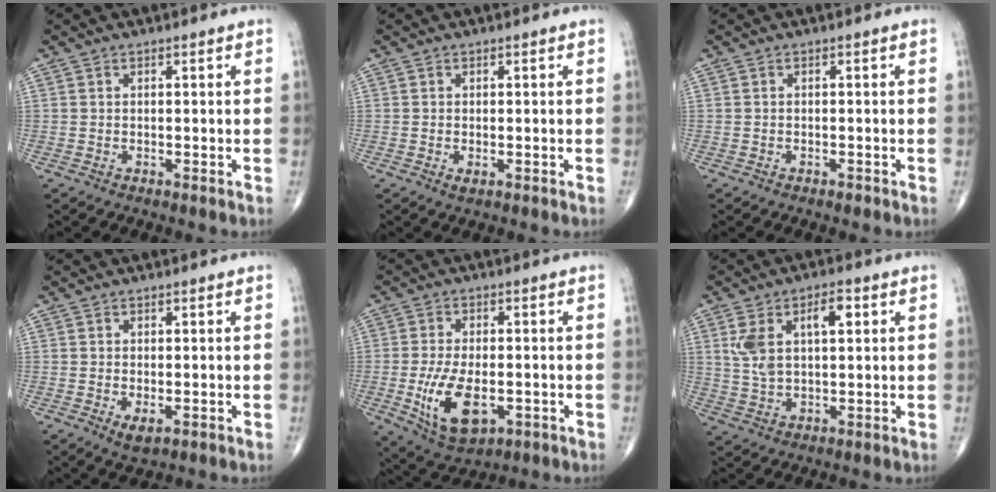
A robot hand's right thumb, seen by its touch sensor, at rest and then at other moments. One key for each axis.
{"total": 0.9, "fx": -0.3, "fy": 0.5, "fz": 0.8, "tx": -0.011, "ty": -0.003, "tz": -0.004}
{"total": 0.6, "fx": -0.5, "fy": 0.3, "fz": 0.3, "tx": -0.005, "ty": 0.000, "tz": -0.009}
{"total": 2.6, "fx": -0.8, "fy": 1.3, "fz": 2.1, "tx": -0.034, "ty": -0.006, "tz": -0.008}
{"total": 11.8, "fx": -3.0, "fy": 6.2, "fz": 9.6, "tx": -0.171, "ty": -0.007, "tz": -0.038}
{"total": 9.8, "fx": 3.0, "fy": 5.0, "fz": 7.8, "tx": -0.139, "ty": 0.009, "tz": 0.060}